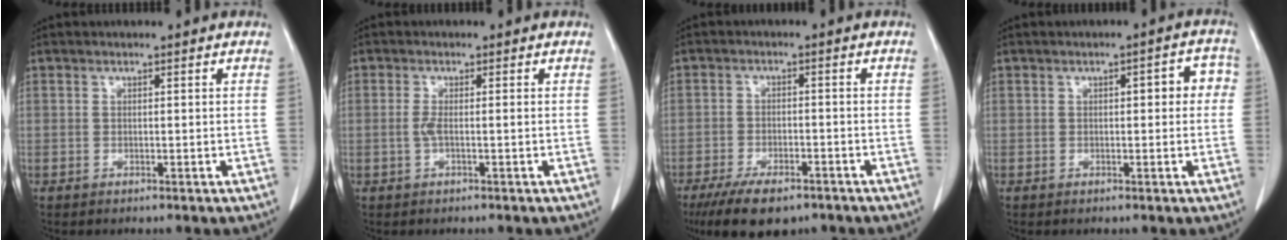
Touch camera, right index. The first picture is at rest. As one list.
[{"total": 1.6, "force": [-0.3, 0.1, 1.5], "torque": [-0.032, 0.002, -0.006]}, {"total": 9.0, "force": [-6.6, 3.6, 5.1], "torque": [-0.084, -0.008, -0.106]}, {"total": 4.2, "force": [0.6, 1.7, 3.8], "torque": [-0.036, 0.024, 0.002]}]